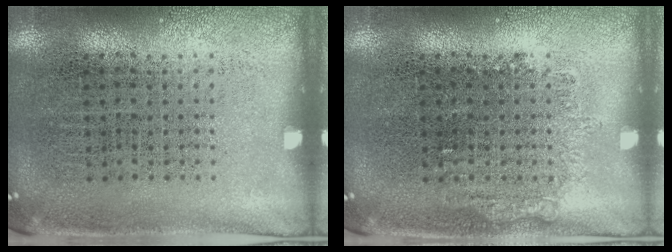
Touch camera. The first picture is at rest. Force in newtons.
{"total": 0.8, "press": 0.7, "slide": 0.2}